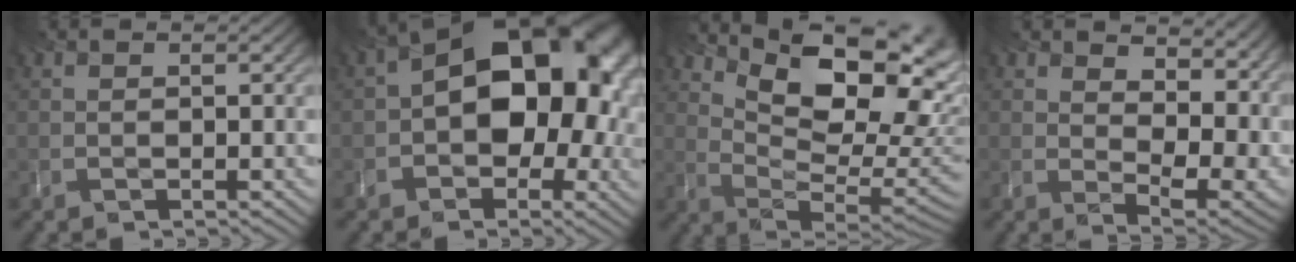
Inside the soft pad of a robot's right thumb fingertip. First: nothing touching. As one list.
[{"total": 14.5, "force": [0.3, 9.9, 10.6], "torque": [-0.127, 0.000, 0.000]}, {"total": 15.4, "force": [7.6, 6.5, 11.7], "torque": [-0.175, 0.002, 0.120]}, {"total": 13.7, "force": [6.6, 7.0, 9.8], "torque": [-0.130, -0.002, 0.117]}]